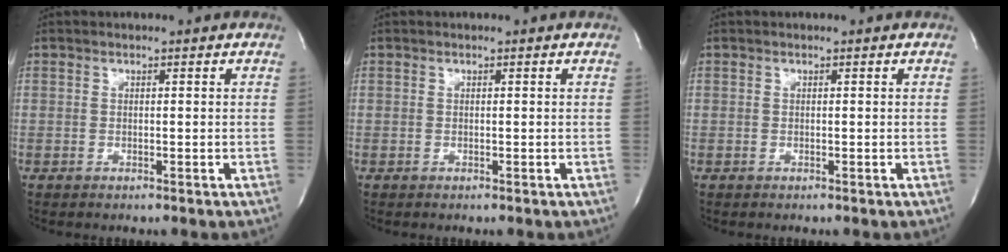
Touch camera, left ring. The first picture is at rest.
{"total": 0.0}
{"total": 0.0}